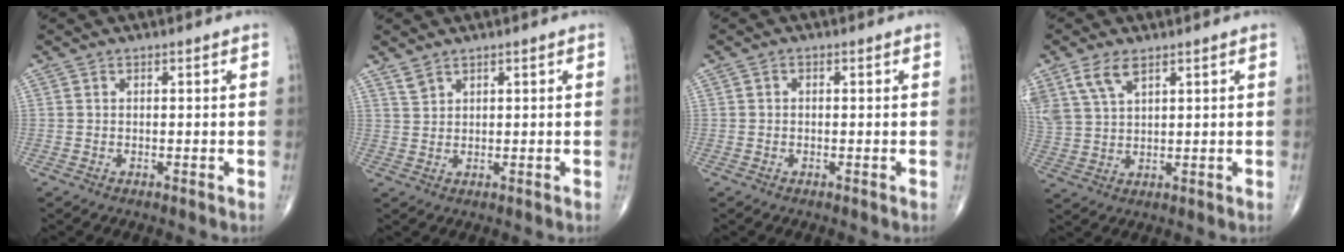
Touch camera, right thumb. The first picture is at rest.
{"total": 0.8, "force": [0.7, 0.3, 0.2], "torque": [0.001, -0.002, 0.015]}
{"total": 0.5, "force": [-0.1, 0.4, 0.3], "torque": [-0.002, 0.001, -0.006]}
{"total": 7.1, "force": [4.3, 3.3, 4.6], "torque": [-0.101, -0.007, 0.095]}